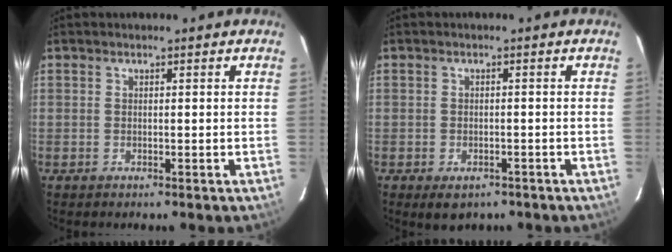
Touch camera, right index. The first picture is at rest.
{"total": 4.1, "force": [-2.5, 2.5, 2.0], "torque": [-0.039, -0.009, -0.030]}